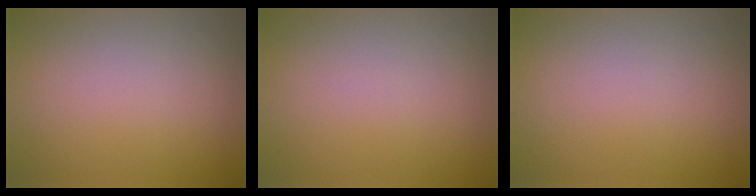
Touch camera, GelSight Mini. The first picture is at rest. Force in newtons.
{"total": 0.0}
{"total": 0.0}